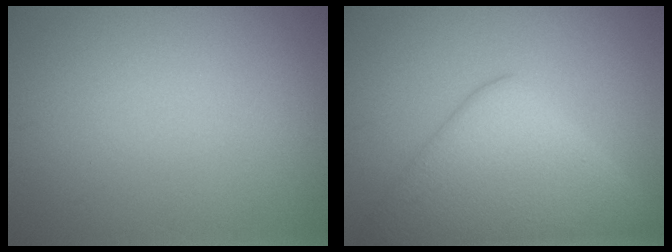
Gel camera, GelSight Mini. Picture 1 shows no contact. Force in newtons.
{"total": 8.4, "press": 8.4, "slide": 0.4}